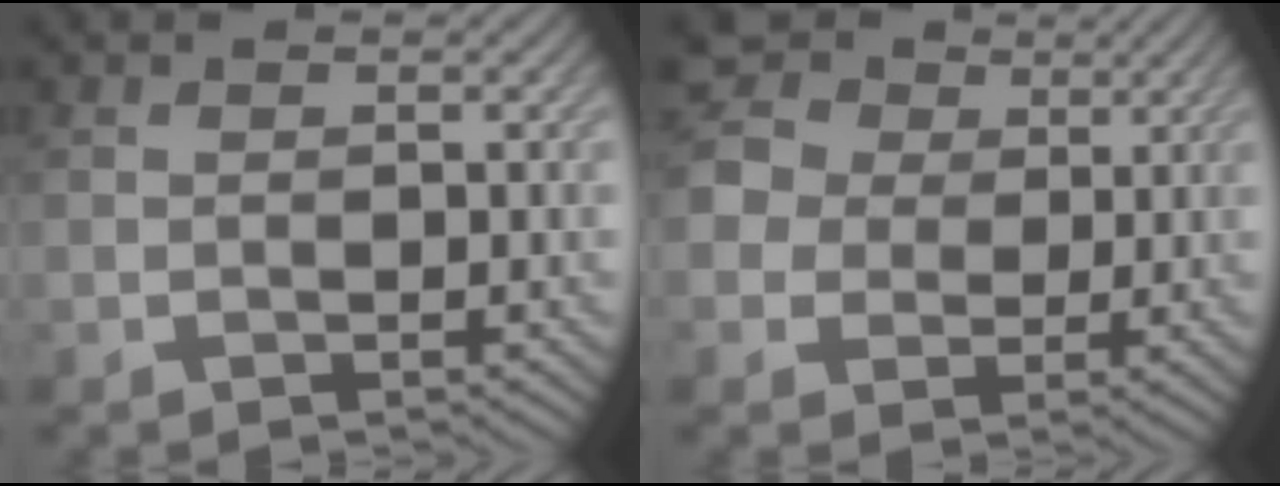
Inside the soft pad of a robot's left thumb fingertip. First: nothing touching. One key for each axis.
{"total": 9.7, "fx": 4.0, "fy": 8.0, "fz": 3.7, "tx": -0.137, "ty": 0.035, "tz": 0.070}